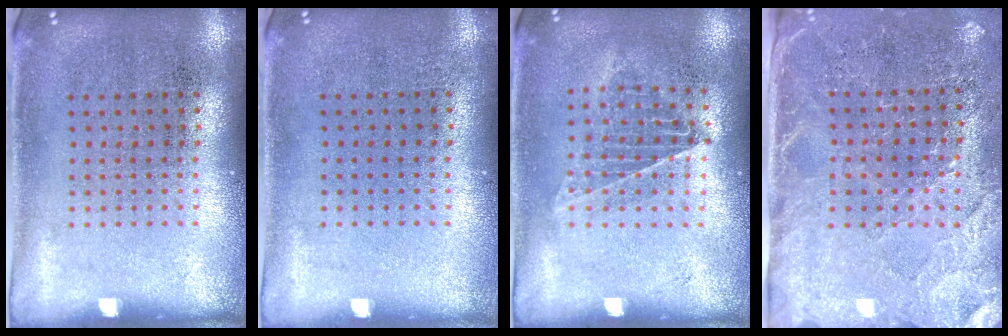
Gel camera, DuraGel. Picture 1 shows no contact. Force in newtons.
{"total": 0.0}
{"total": 1.0, "press": 1.0, "slide": 0.1}
{"total": 2.9, "press": 2.6, "slide": 1.2}